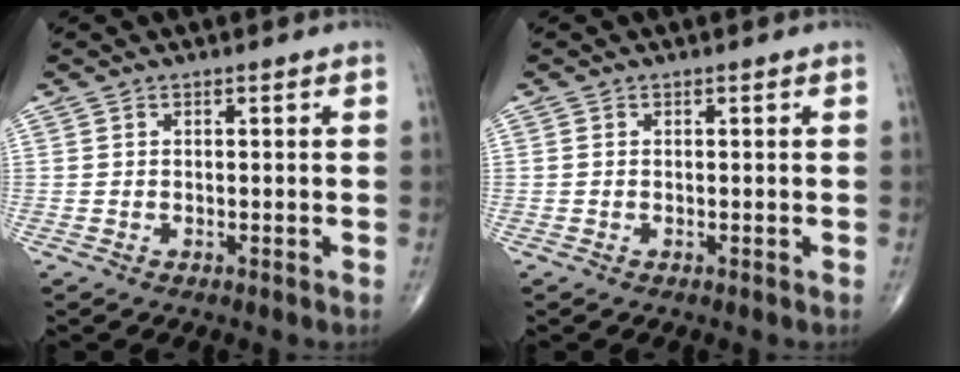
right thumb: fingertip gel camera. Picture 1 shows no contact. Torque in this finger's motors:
{"motor_torque": [0.07, 0.19, -0.27, -0.20, 0.01]}